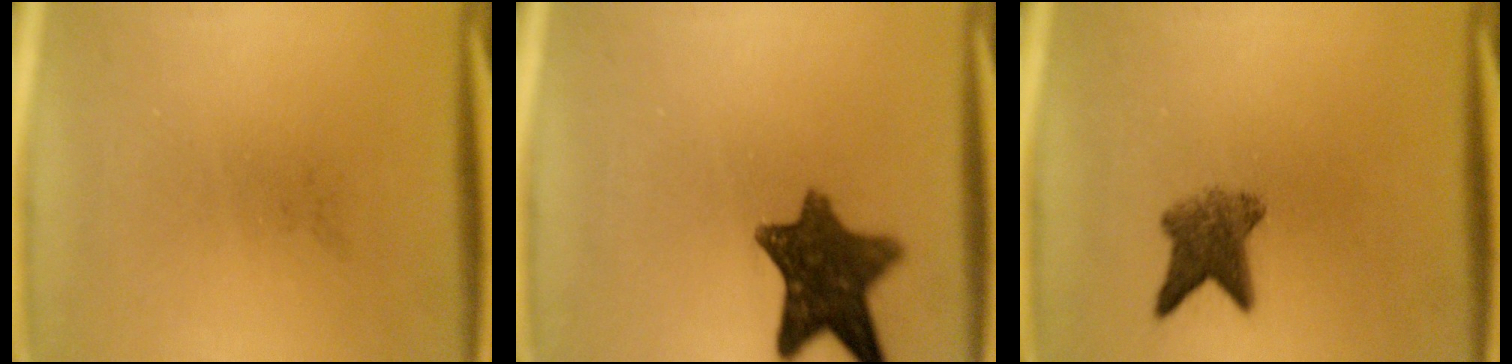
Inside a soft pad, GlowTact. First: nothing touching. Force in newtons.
{"total": 10.4}
{"total": 5.1}